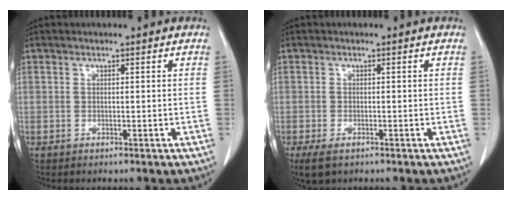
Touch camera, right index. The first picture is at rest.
{"total": 3.3, "force": [-2.0, 1.4, 2.2], "torque": [-0.046, -0.009, -0.029]}